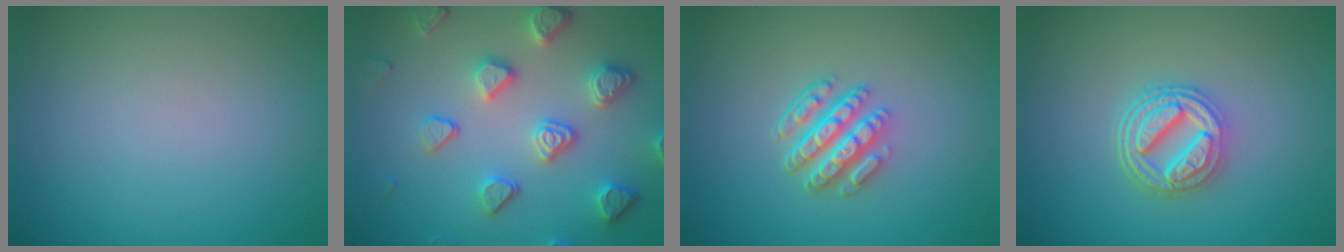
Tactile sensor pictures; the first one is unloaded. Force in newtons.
{"total": 4.9, "press": 4.4, "slide": 2.3}
{"total": 4.7, "press": 3.5, "slide": 3.1}
{"total": 4.9, "press": 3.7, "slide": 3.3}